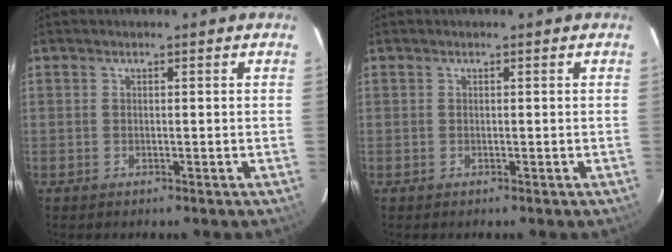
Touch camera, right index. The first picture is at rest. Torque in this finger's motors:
{"motor_torque": [0.00, 0.00, 0.00, 0.00]}